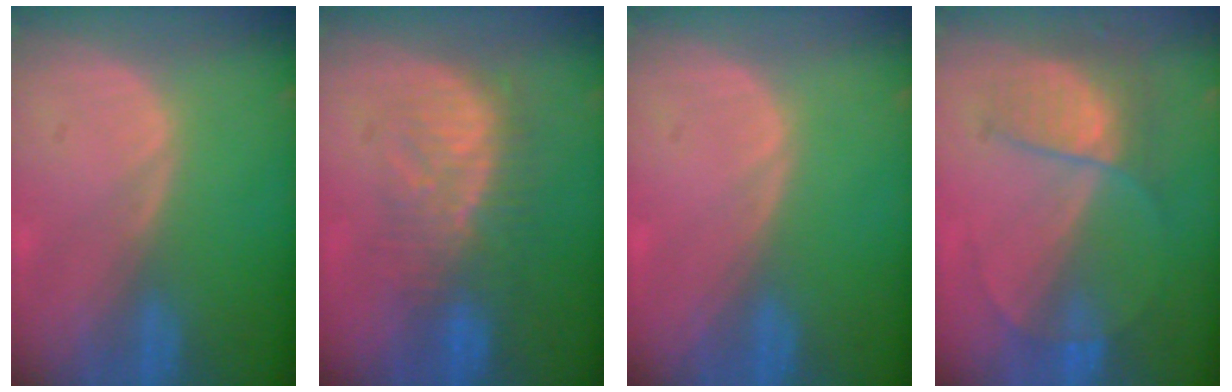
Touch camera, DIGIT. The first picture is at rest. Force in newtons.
{"total": 8.1, "press": 7.9, "slide": 1.7}
{"total": 0.0}
{"total": 7.3, "press": 6.2, "slide": 3.8}